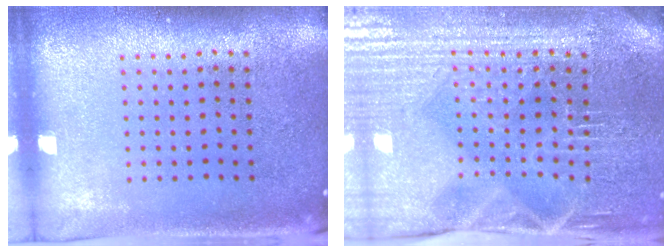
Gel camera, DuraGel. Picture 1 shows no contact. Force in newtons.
{"total": 4.3, "press": 4.2, "slide": 1.0}